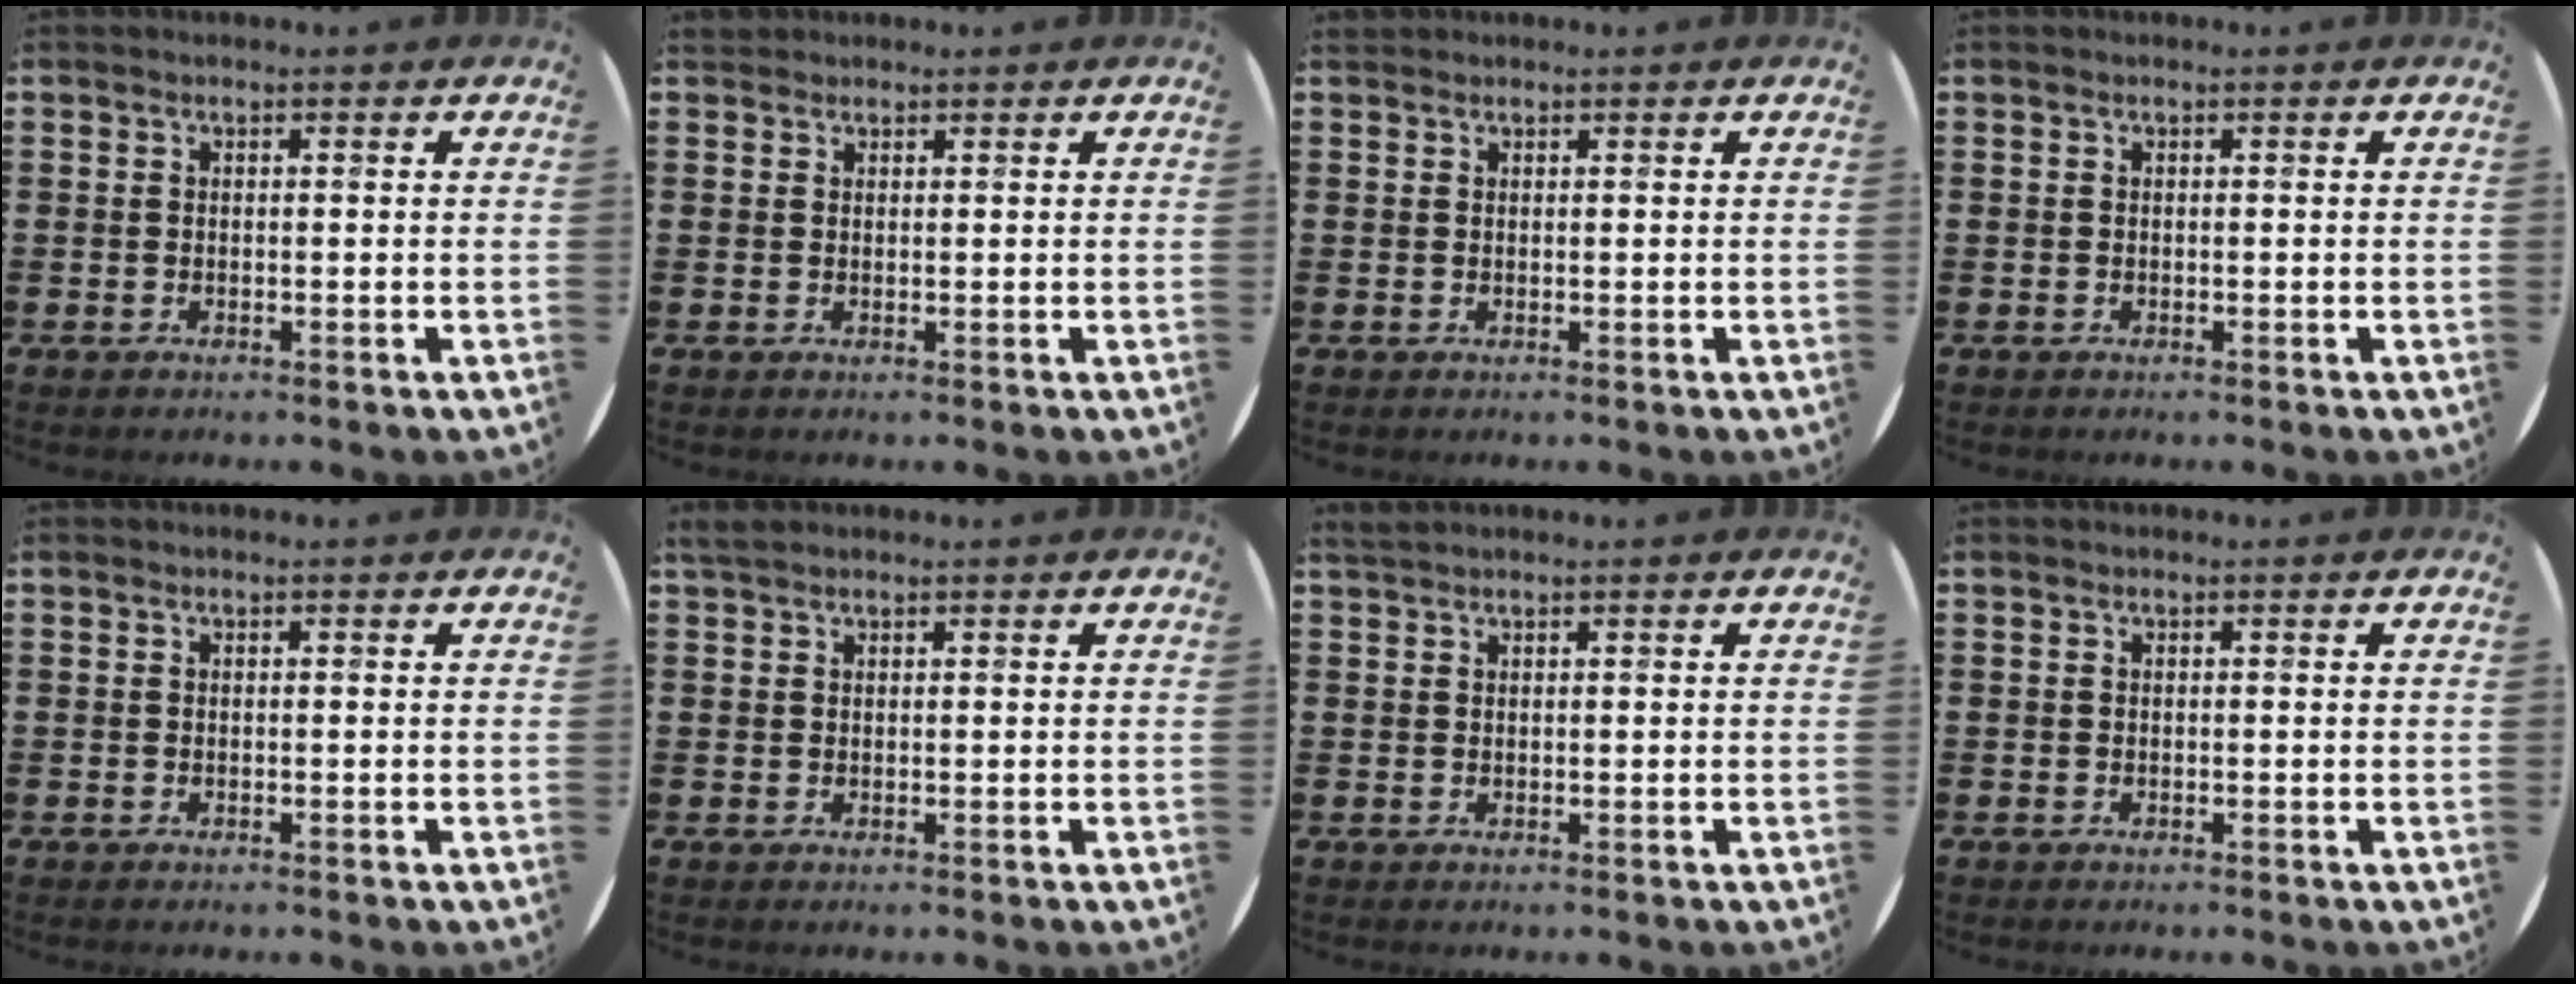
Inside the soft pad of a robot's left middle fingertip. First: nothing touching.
{"total": 1.0, "force": [1.0, 0.4, 0.0], "torque": [-0.002, 0.004, 0.019]}
{"total": 0.5, "force": [0.5, 0.2, -0.1], "torque": [0.001, 0.003, 0.010]}
{"total": 0.0}
{"total": 0.0}
{"total": 1.2, "force": [1.1, 0.3, 0.4], "torque": [-0.011, 0.003, 0.021]}
{"total": 0.7, "force": [0.7, -0.1, 0.0], "torque": [-0.002, 0.000, 0.015]}
{"total": 0.0}